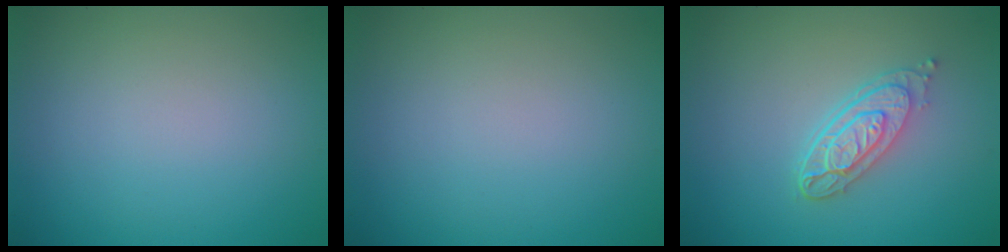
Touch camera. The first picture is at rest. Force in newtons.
{"total": 0.0}
{"total": 4.1, "press": 3.1, "slide": 2.6}